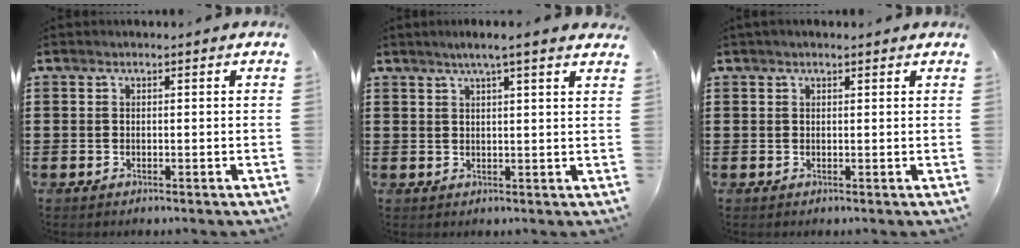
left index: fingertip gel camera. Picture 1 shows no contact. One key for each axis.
{"total": 3.3, "fx": 2.5, "fy": -0.2, "fz": 2.2, "tx": -0.050, "ty": 0.001, "tz": 0.042}
{"total": 0.9, "fx": 0.7, "fy": 0.3, "fz": 0.6, "tx": -0.012, "ty": 0.002, "tz": 0.013}